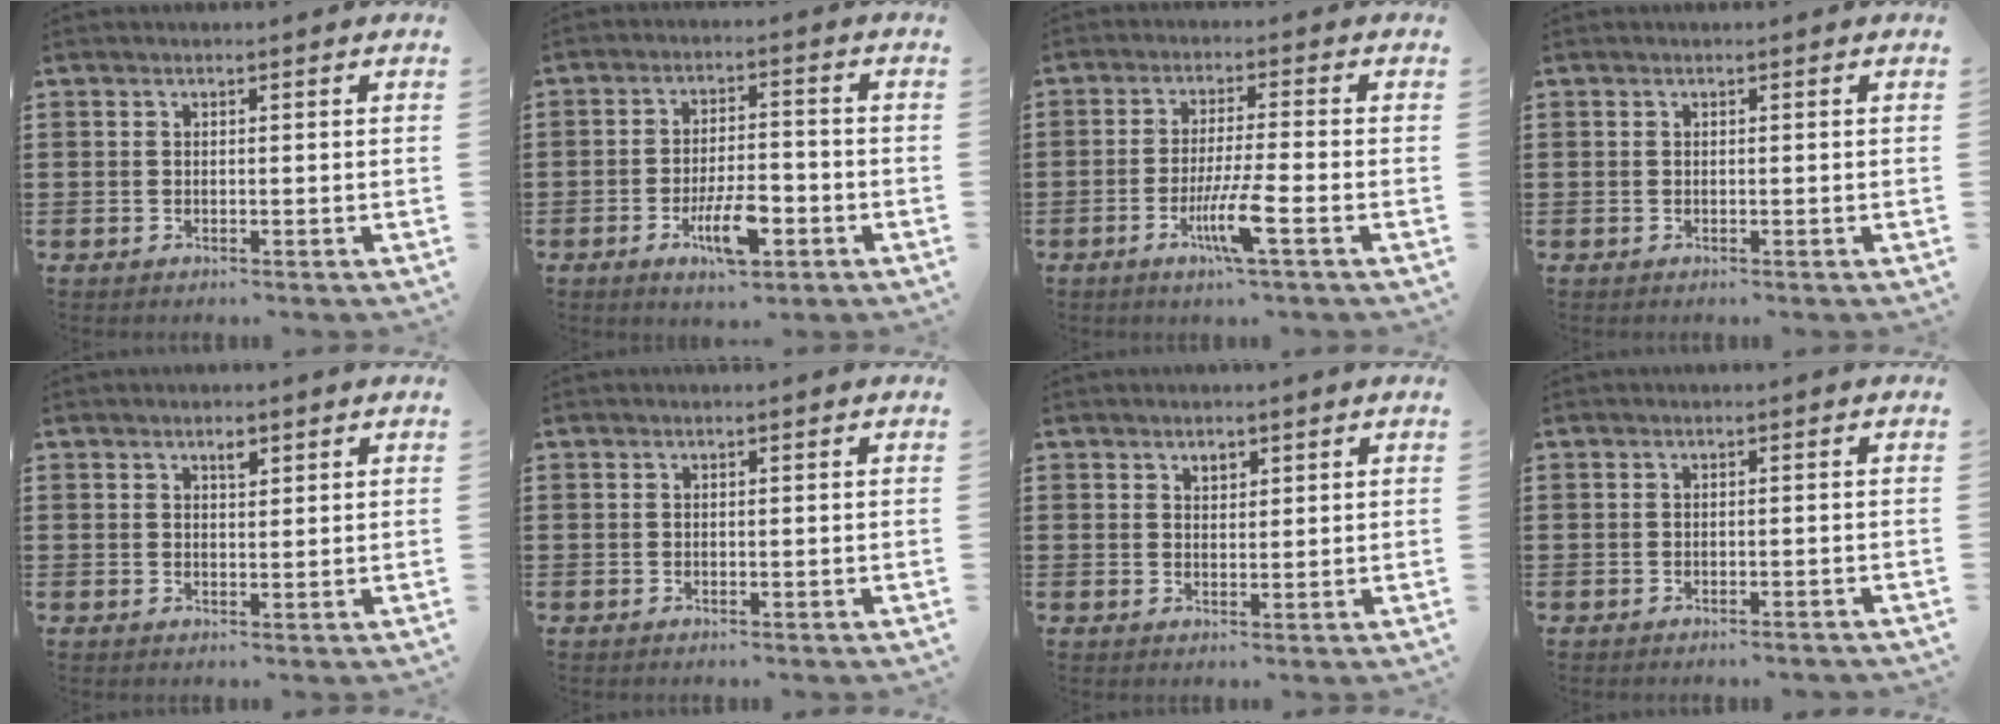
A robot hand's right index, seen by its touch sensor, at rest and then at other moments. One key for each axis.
{"total": 7.5, "fx": -3.3, "fy": 2.7, "fz": 6.2, "tx": -0.117, "ty": 0.000, "tz": -0.058}
{"total": 6.9, "fx": -3.0, "fy": 0.2, "fz": 6.3, "tx": -0.120, "ty": -0.016, "tz": -0.055}
{"total": 0.0}
{"total": 1.6, "fx": 1.0, "fy": 0.7, "fz": 1.1, "tx": -0.015, "ty": 0.001, "tz": 0.015}
{"total": 0.0}
{"total": 1.6, "fx": 1.1, "fy": 0.9, "fz": 0.7, "tx": -0.016, "ty": 0.003, "tz": 0.021}
{"total": 0.7, "fx": -0.7, "fy": 0.0, "fz": 0.2, "tx": -0.006, "ty": -0.003, "tz": -0.014}